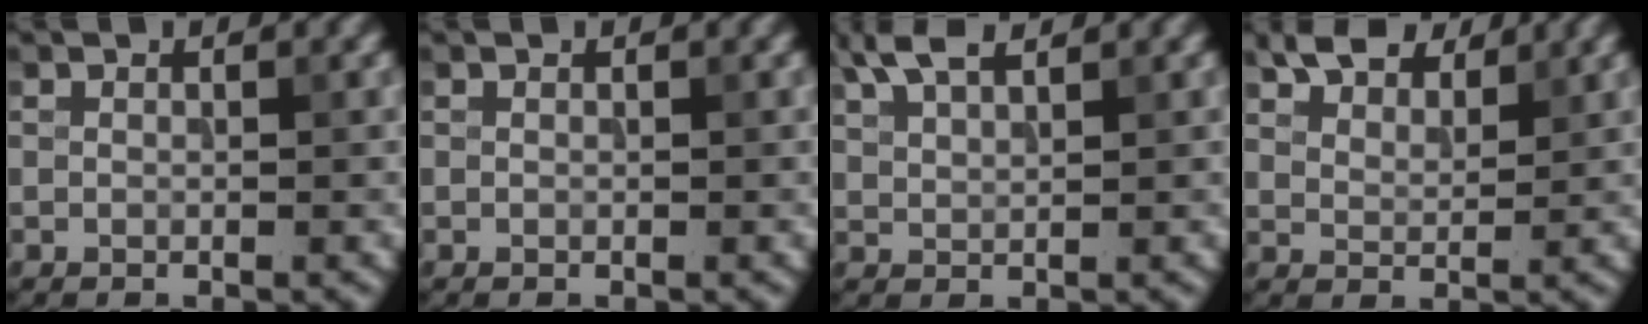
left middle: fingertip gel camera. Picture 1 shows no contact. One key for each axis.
{"total": 0.0}
{"total": 3.7, "fx": 2.8, "fy": 1.1, "fz": 2.2, "tx": -0.052, "ty": 0.011, "tz": 0.056}
{"total": 5.3, "fx": 4.3, "fy": 2.1, "fz": 2.2, "tx": -0.046, "ty": 0.002, "tz": 0.079}